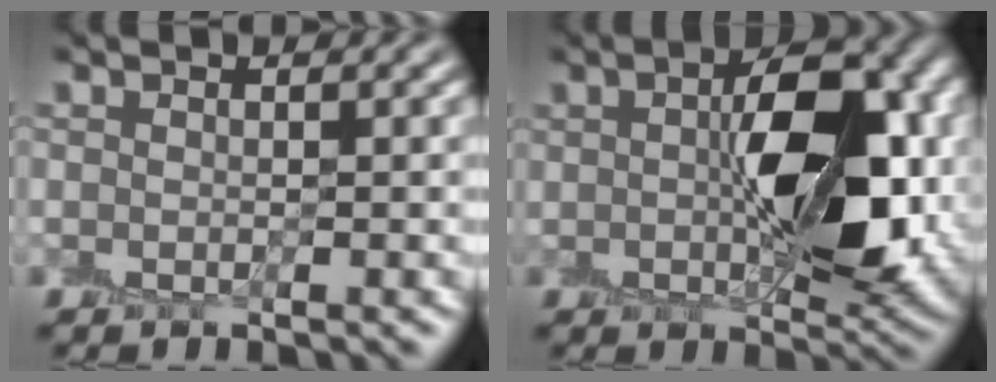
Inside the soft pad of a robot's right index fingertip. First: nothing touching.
{"total": 9.6, "force": [0.5, 4.4, 8.5], "torque": [-0.129, 0.009, 0.013]}